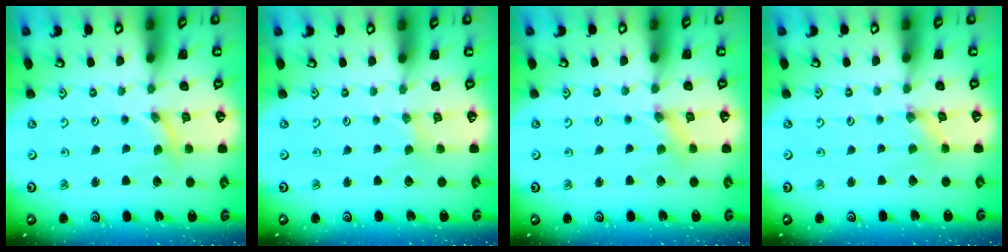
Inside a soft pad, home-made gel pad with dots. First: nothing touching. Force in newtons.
{"total": 0.0}
{"total": 1.2, "press": 1.1, "slide": 0.2}
{"total": 0.0}